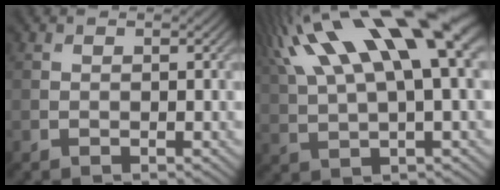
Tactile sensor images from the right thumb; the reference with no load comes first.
{"total": 17.7, "force": [8.6, 5.4, 14.5], "torque": [-0.309, 0.039, 0.158]}